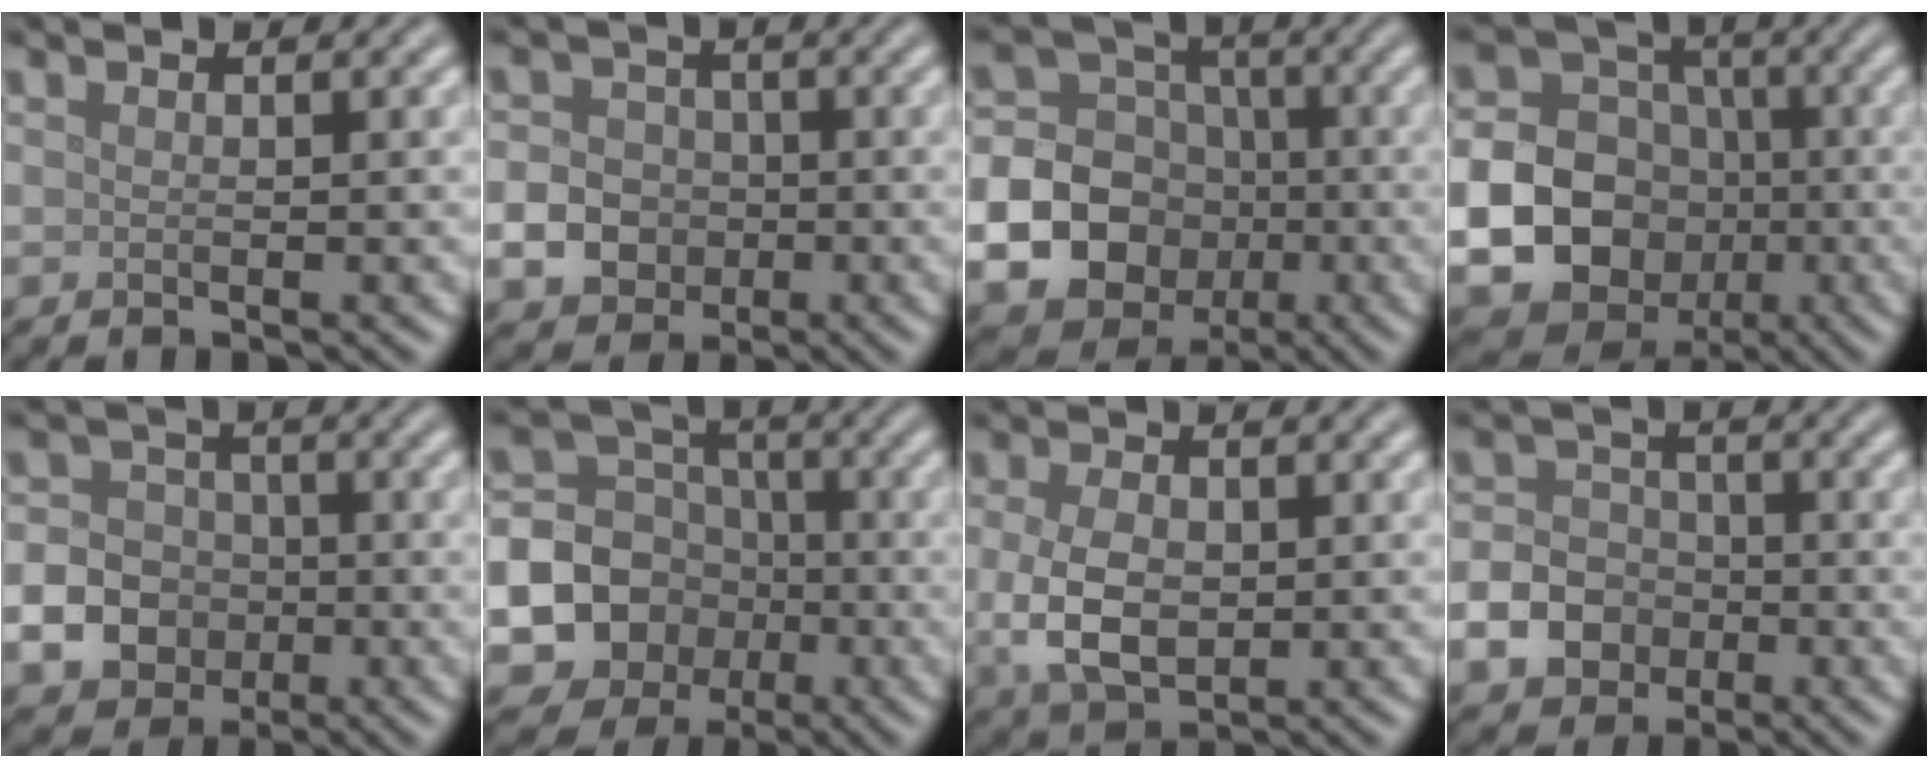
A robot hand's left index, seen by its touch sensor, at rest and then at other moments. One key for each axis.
{"total": 3.8, "fx": -1.0, "fy": 3.4, "fz": 1.6, "tx": -0.022, "ty": 0.002, "tz": -0.026}
{"total": 18.5, "fx": -5.3, "fy": 17.2, "fz": 4.6, "tx": -0.137, "ty": -0.047, "tz": -0.104}
{"total": 20.7, "fx": -4.9, "fy": 19.1, "fz": 6.3, "tx": -0.168, "ty": -0.046, "tz": -0.107}
{"total": 7.1, "fx": -2.1, "fy": 6.3, "fz": 2.6, "tx": -0.042, "ty": -0.008, "tz": -0.061}
{"total": 12.3, "fx": -3.6, "fy": 11.2, "fz": 3.4, "tx": -0.073, "ty": -0.022, "tz": -0.088}
{"total": 4.9, "fx": -0.3, "fy": 3.2, "fz": 3.7, "tx": -0.083, "ty": -0.006, "tz": -0.002}
{"total": 4.8, "fx": -1.8, "fy": 3.9, "fz": 2.0, "tx": -0.031, "ty": 0.001, "tz": -0.045}